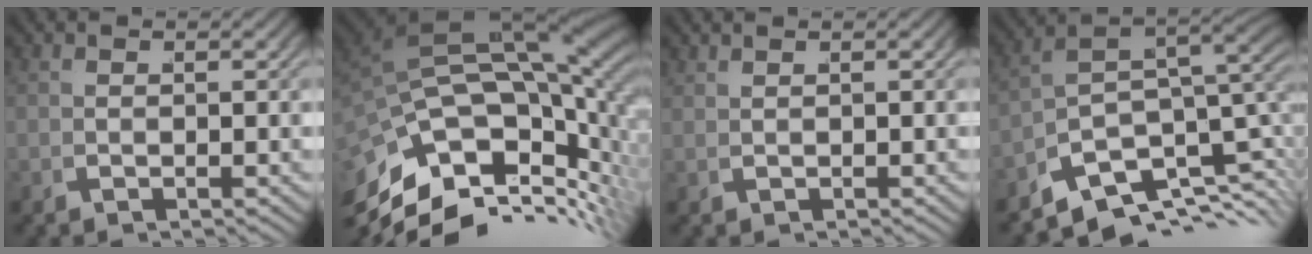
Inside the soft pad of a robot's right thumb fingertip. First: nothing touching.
{"total": 19.4, "force": [-1.0, 13.0, 14.4], "torque": [-0.228, 0.004, -0.019]}
{"total": 0.9, "force": [0.8, -0.1, 0.2], "torque": [0.004, 0.004, 0.020]}
{"total": 14.0, "force": [-2.2, 9.6, 9.9], "torque": [-0.167, -0.022, -0.039]}